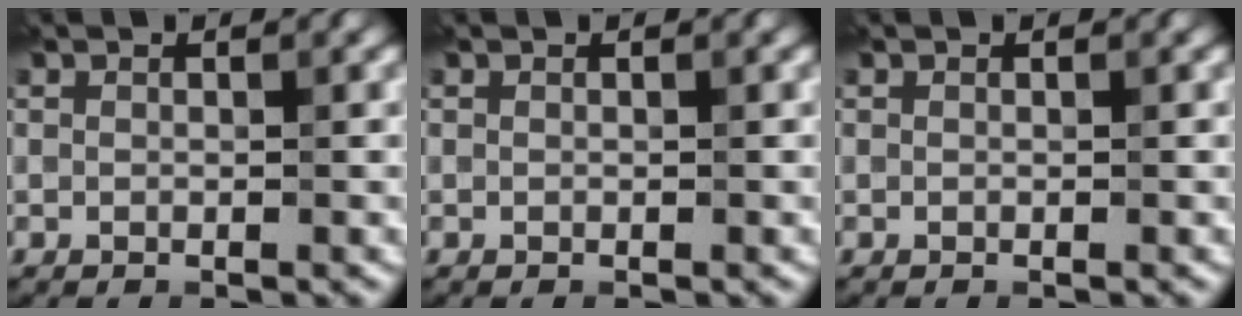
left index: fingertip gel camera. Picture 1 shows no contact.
{"total": 0.0}
{"total": 0.0}